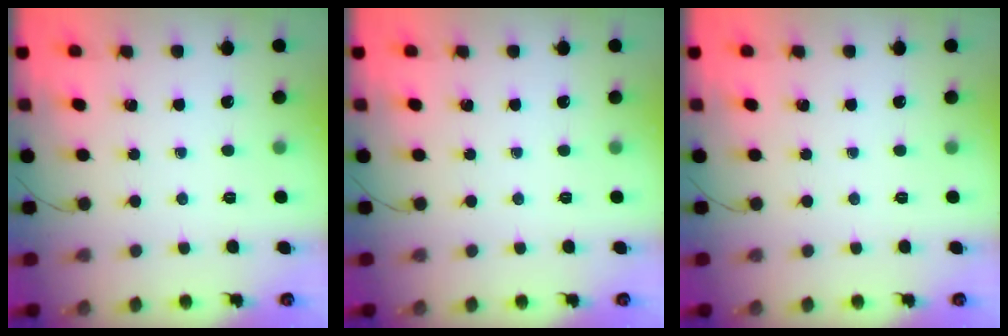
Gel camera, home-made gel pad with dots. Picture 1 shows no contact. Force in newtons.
{"total": 0.0}
{"total": 0.0}